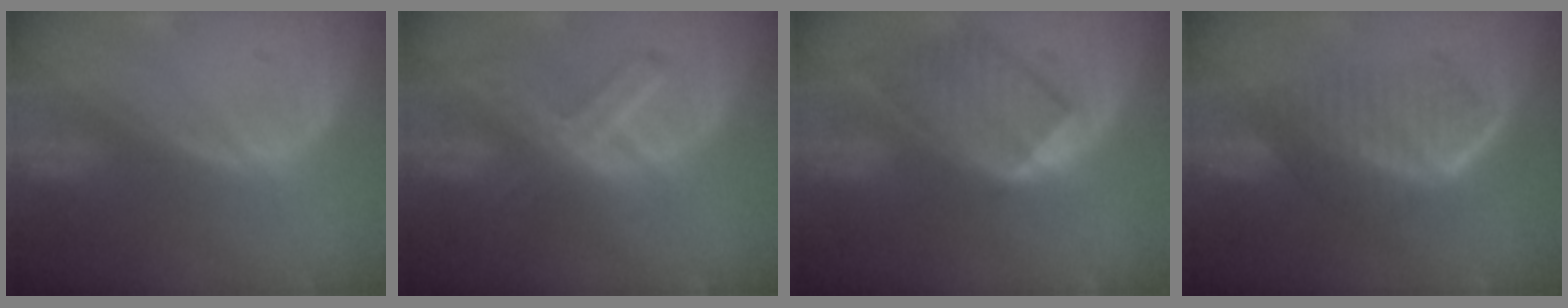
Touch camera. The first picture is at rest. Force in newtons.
{"total": 7.4, "press": 6.4, "slide": 3.8}
{"total": 7.6, "press": 7.5, "slide": 1.1}
{"total": 7.0, "press": 6.1, "slide": 3.5}